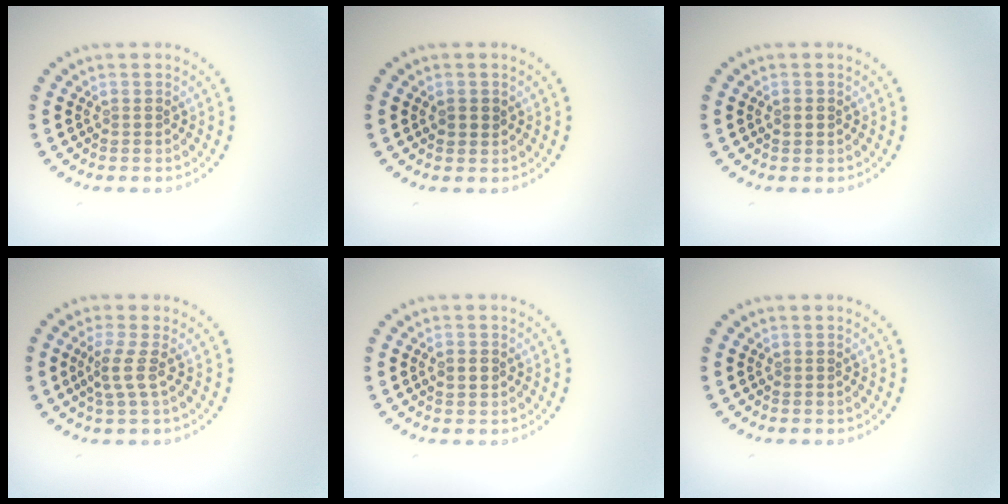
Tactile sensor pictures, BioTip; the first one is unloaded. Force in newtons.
{"total": 1.2, "press": 1.1, "slide": 0.4}
{"total": 1.1, "press": 1.0, "slide": 0.1}
{"total": 2.1, "press": 1.5, "slide": 1.5}
{"total": 0.9, "press": 0.9, "slide": 0.1}
{"total": 0.0}